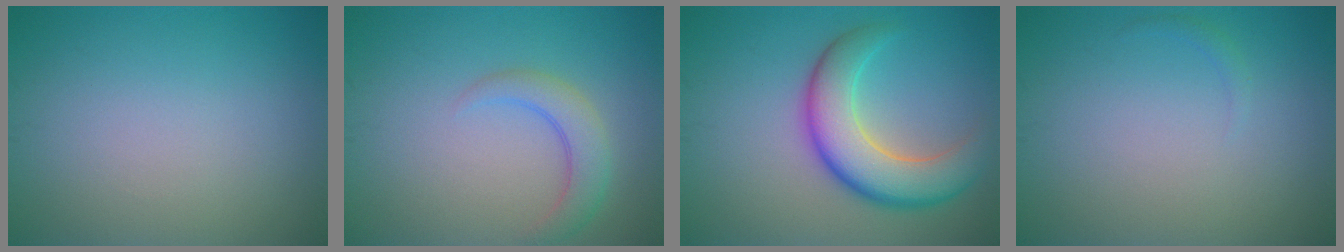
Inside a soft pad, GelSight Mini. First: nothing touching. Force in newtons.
{"total": 3.0, "press": 3.0, "slide": 0.3}
{"total": 7.3, "press": 7.3, "slide": 0.4}
{"total": 0.6, "press": 0.6, "slide": 0.1}